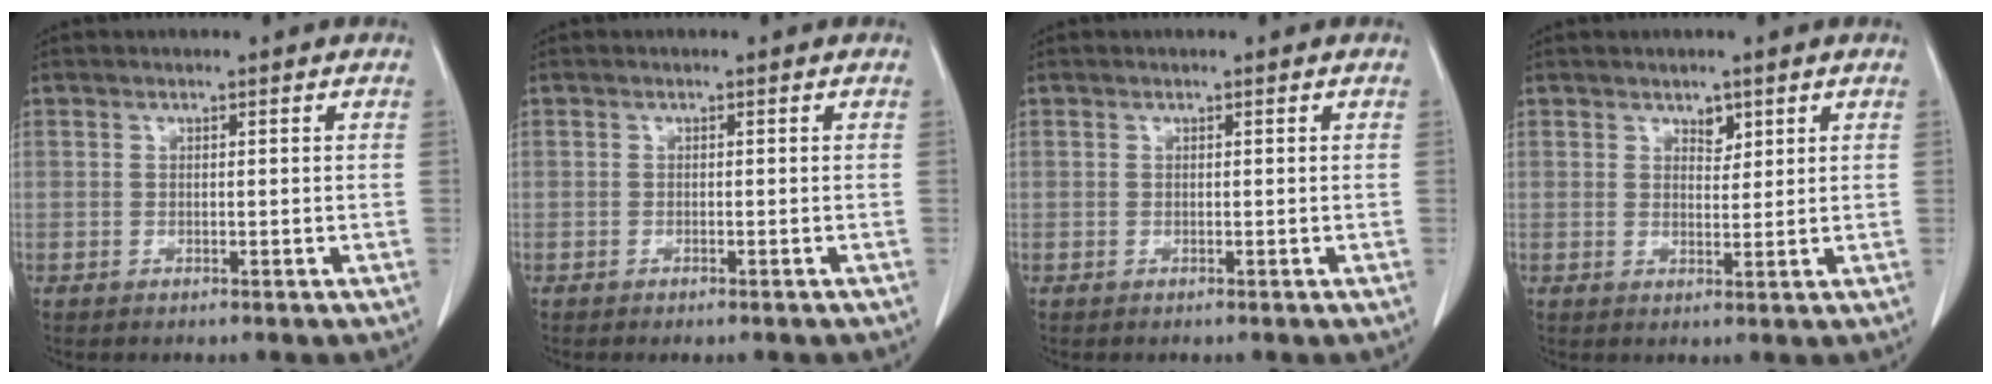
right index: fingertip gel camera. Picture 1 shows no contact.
{"total": 1.2, "force": [-1.0, 0.2, 0.6], "torque": [-0.010, -0.003, -0.012]}
{"total": 0.0}
{"total": 2.1, "force": [1.4, 1.2, 1.1], "torque": [-0.013, -0.004, 0.025]}